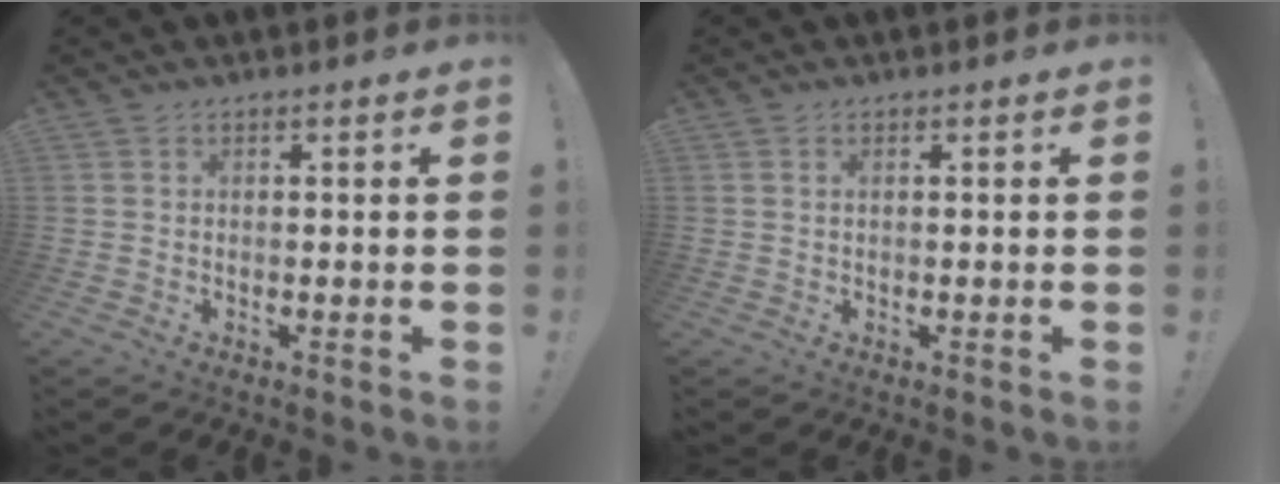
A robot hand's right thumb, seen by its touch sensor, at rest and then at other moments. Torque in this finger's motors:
{"motor_torque": [-0.05, -0.07, 0.17, 0.16, 0.01]}